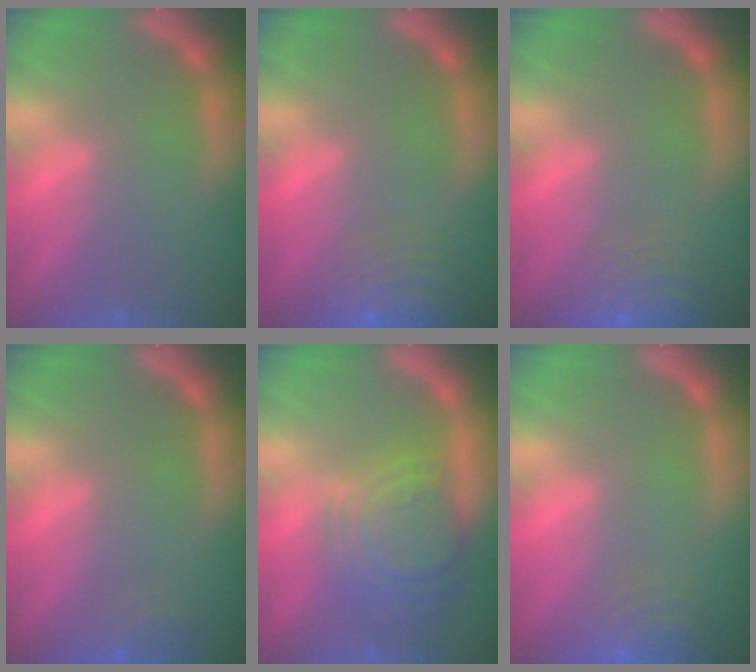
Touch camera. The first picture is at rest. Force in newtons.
{"total": 10.0}
{"total": 9.5}
{"total": 1.9}
{"total": 8.5}
{"total": 6.0}